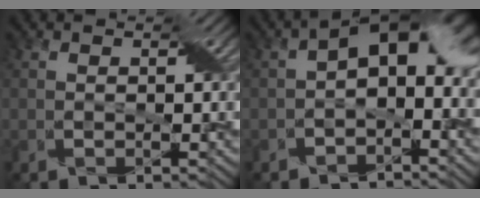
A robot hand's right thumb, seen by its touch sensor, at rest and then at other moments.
{"total": 8.2, "force": [-0.9, 5.0, 6.5], "torque": [-0.087, 0.005, -0.026]}